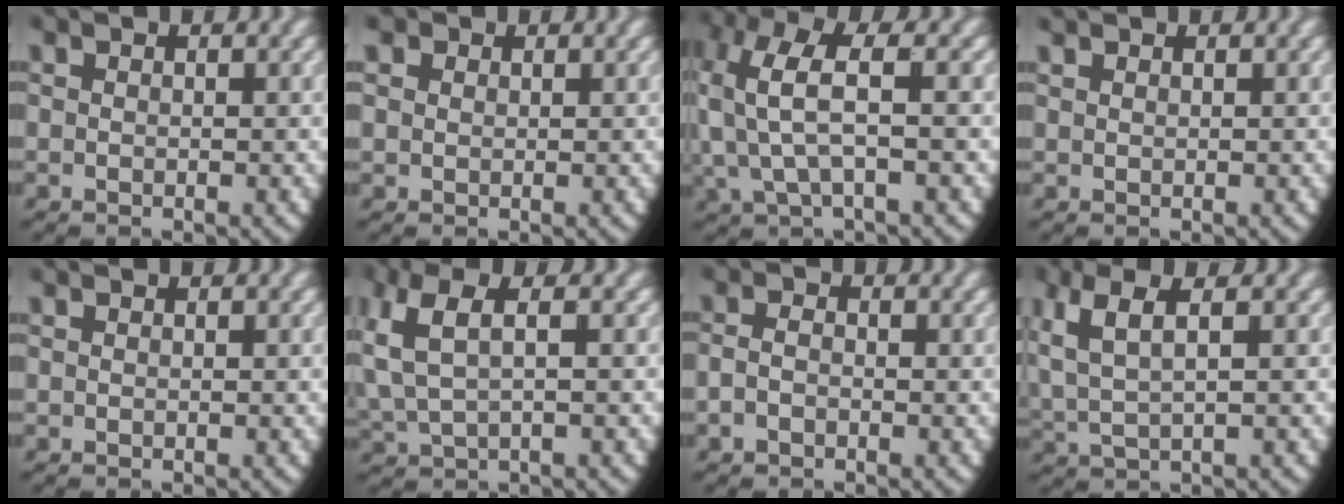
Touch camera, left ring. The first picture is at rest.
{"total": 1.6, "force": [0.7, 1.2, 0.7], "torque": [-0.025, -0.006, 0.020]}
{"total": 7.3, "force": [1.5, 4.6, 5.5], "torque": [-0.137, -0.002, 0.024]}
{"total": 0.6, "force": [0.6, -0.3, 0.0], "torque": [-0.003, -0.003, 0.017]}
{"total": 0.0}
{"total": 5.9, "force": [1.3, 3.8, 4.3], "torque": [-0.098, 0.007, 0.027]}
{"total": 1.8, "force": [-0.7, 1.4, 0.9], "torque": [-0.028, -0.005, -0.011]}
{"total": 6.1, "force": [1.7, 3.9, 4.4], "torque": [-0.100, 0.005, 0.031]}